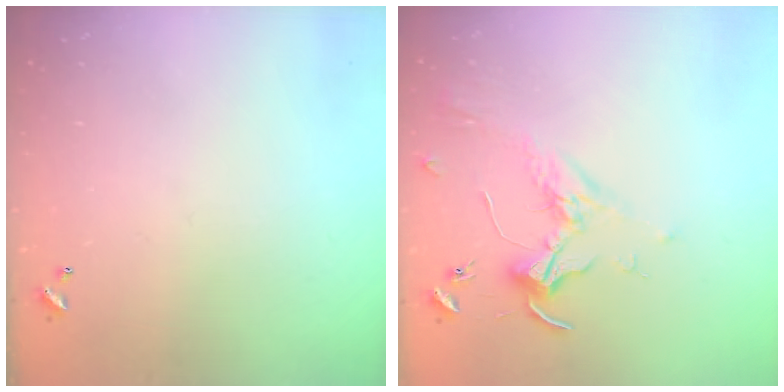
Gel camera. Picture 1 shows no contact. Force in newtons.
{"total": 1.7, "press": 1.5, "slide": 0.7}